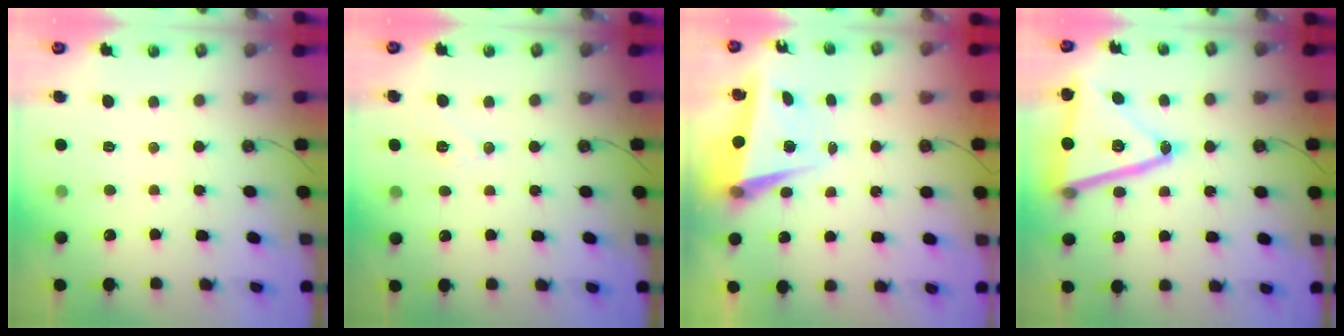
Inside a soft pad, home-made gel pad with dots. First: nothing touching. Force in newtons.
{"total": 7.1, "press": 6.2, "slide": 3.6}
{"total": 5.2, "press": 5.1, "slide": 1.3}
{"total": 23.7, "press": 23.4, "slide": 3.4}